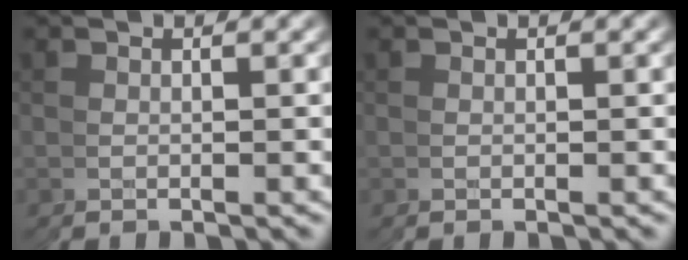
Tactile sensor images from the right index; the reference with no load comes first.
{"total": 0.0}